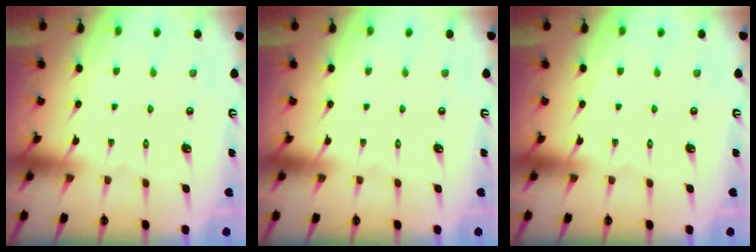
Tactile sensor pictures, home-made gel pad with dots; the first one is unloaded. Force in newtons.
{"total": 0.0}
{"total": 0.0}